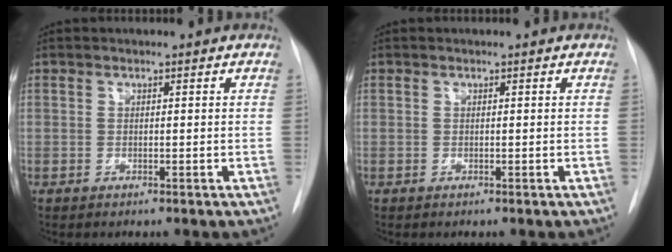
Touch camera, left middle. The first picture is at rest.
{"total": 0.0}